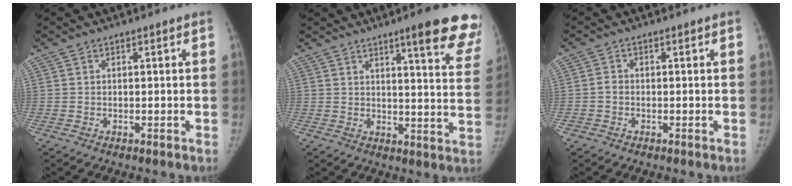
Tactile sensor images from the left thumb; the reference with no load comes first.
{"total": 14.2, "force": [10.0, 2.4, 9.8], "torque": [-0.085, -0.049, 0.107]}
{"total": 1.3, "force": [-0.5, 1.1, 0.4], "torque": [-0.002, 0.004, -0.011]}